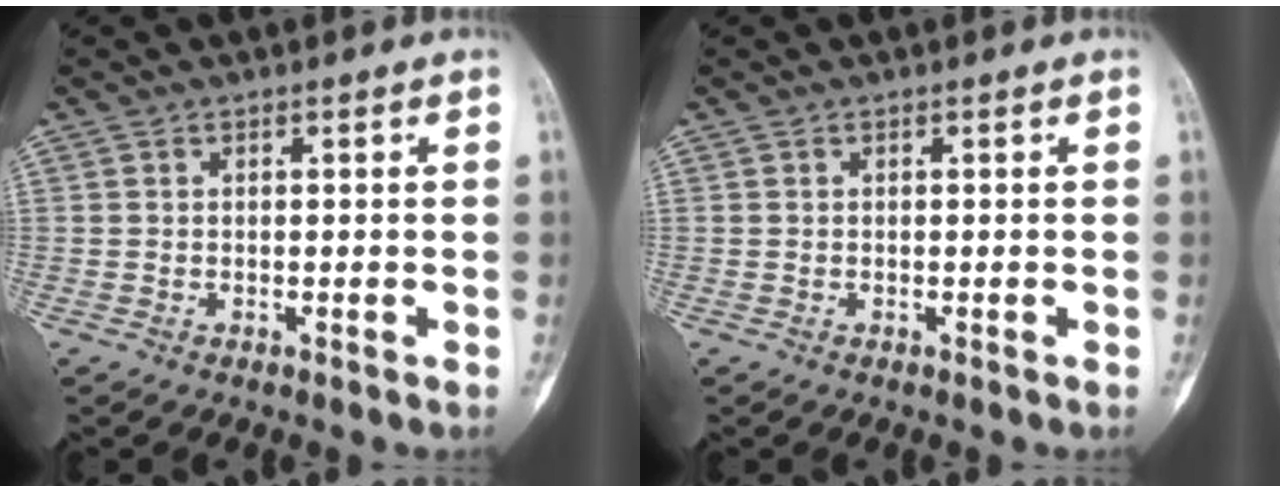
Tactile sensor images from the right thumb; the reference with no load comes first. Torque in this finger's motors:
{"motor_torque": [0.47, 0.17, 0.13, 0.04, -0.02]}